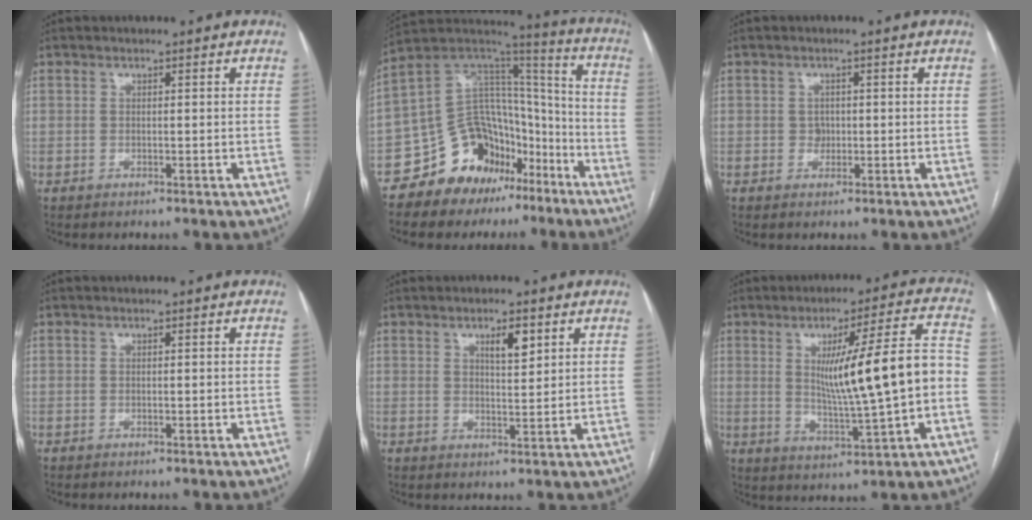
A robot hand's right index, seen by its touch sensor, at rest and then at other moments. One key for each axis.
{"total": 17.1, "fx": -10.6, "fy": 11.5, "fz": 7.0, "tx": -0.103, "ty": 0.096, "tz": -0.170}
{"total": 1.5, "fx": -0.1, "fy": 1.4, "fz": 0.7, "tx": -0.010, "ty": 0.003, "tz": 0.001}
{"total": 0.0}
{"total": 3.8, "fx": 2.0, "fy": 1.0, "fz": 3.1, "tx": -0.052, "ty": -0.001, "tz": 0.033}
{"total": 14.2, "fx": -0.1, "fy": 0.6, "fz": 14.2, "tx": -0.219, "ty": 0.010, "tz": 0.006}